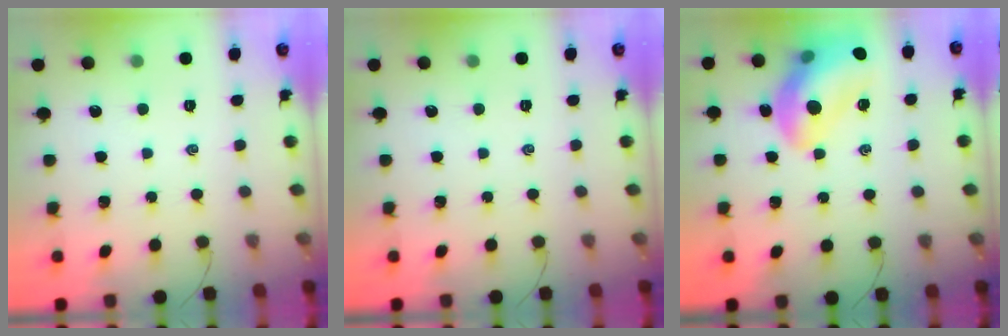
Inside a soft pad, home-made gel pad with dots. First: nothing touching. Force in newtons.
{"total": 0.0}
{"total": 18.7, "press": 18.5, "slide": 2.8}